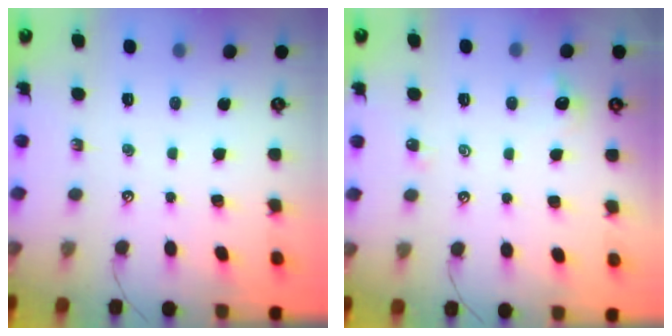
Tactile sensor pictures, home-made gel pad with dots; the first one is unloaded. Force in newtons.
{"total": 1.6, "press": 1.5, "slide": 0.5}